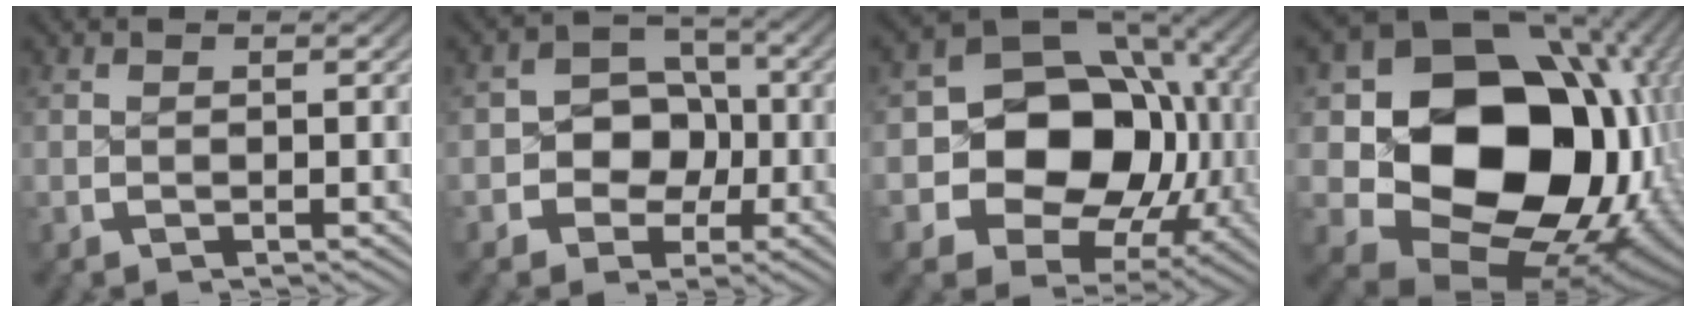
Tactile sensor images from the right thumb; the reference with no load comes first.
{"total": 8.2, "force": [-2.0, 7.2, 3.5], "torque": [-0.069, -0.022, -0.035]}
{"total": 19.2, "force": [-0.8, 14.7, 12.2], "torque": [-0.250, -0.057, -0.009]}
{"total": 28.9, "force": [-1.3, 19.9, 20.8], "torque": [-0.382, -0.066, -0.004]}